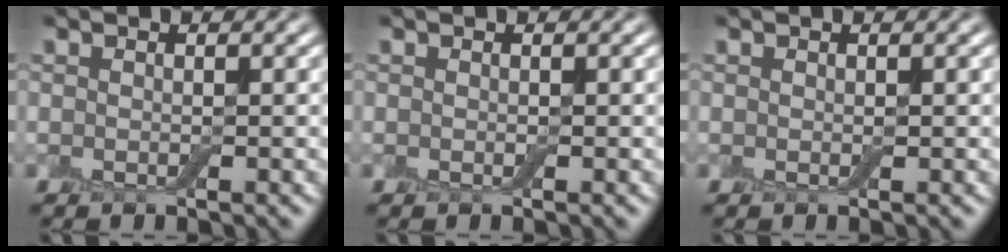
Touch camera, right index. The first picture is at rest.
{"total": 0.0}
{"total": 0.0}